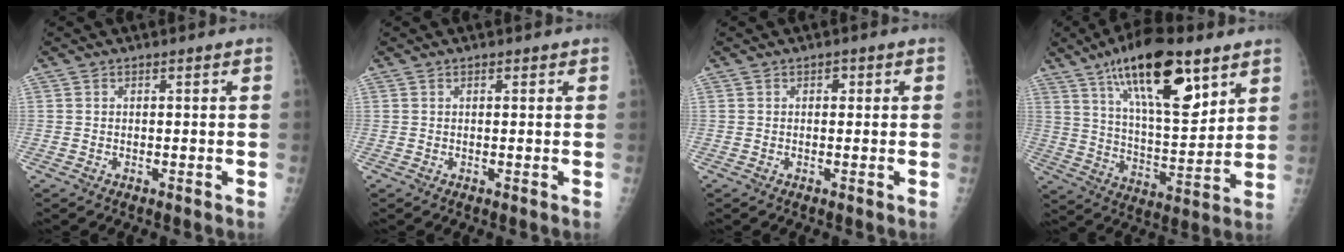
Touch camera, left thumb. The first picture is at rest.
{"total": 0.6, "force": [0.3, 0.4, 0.5], "torque": [-0.002, 0.001, 0.001]}
{"total": 1.2, "force": [0.2, 0.9, 0.8], "torque": [0.006, 0.005, -0.003]}
{"total": 21.2, "force": [11.6, 7.7, 15.9], "torque": [-0.233, -0.047, 0.199]}